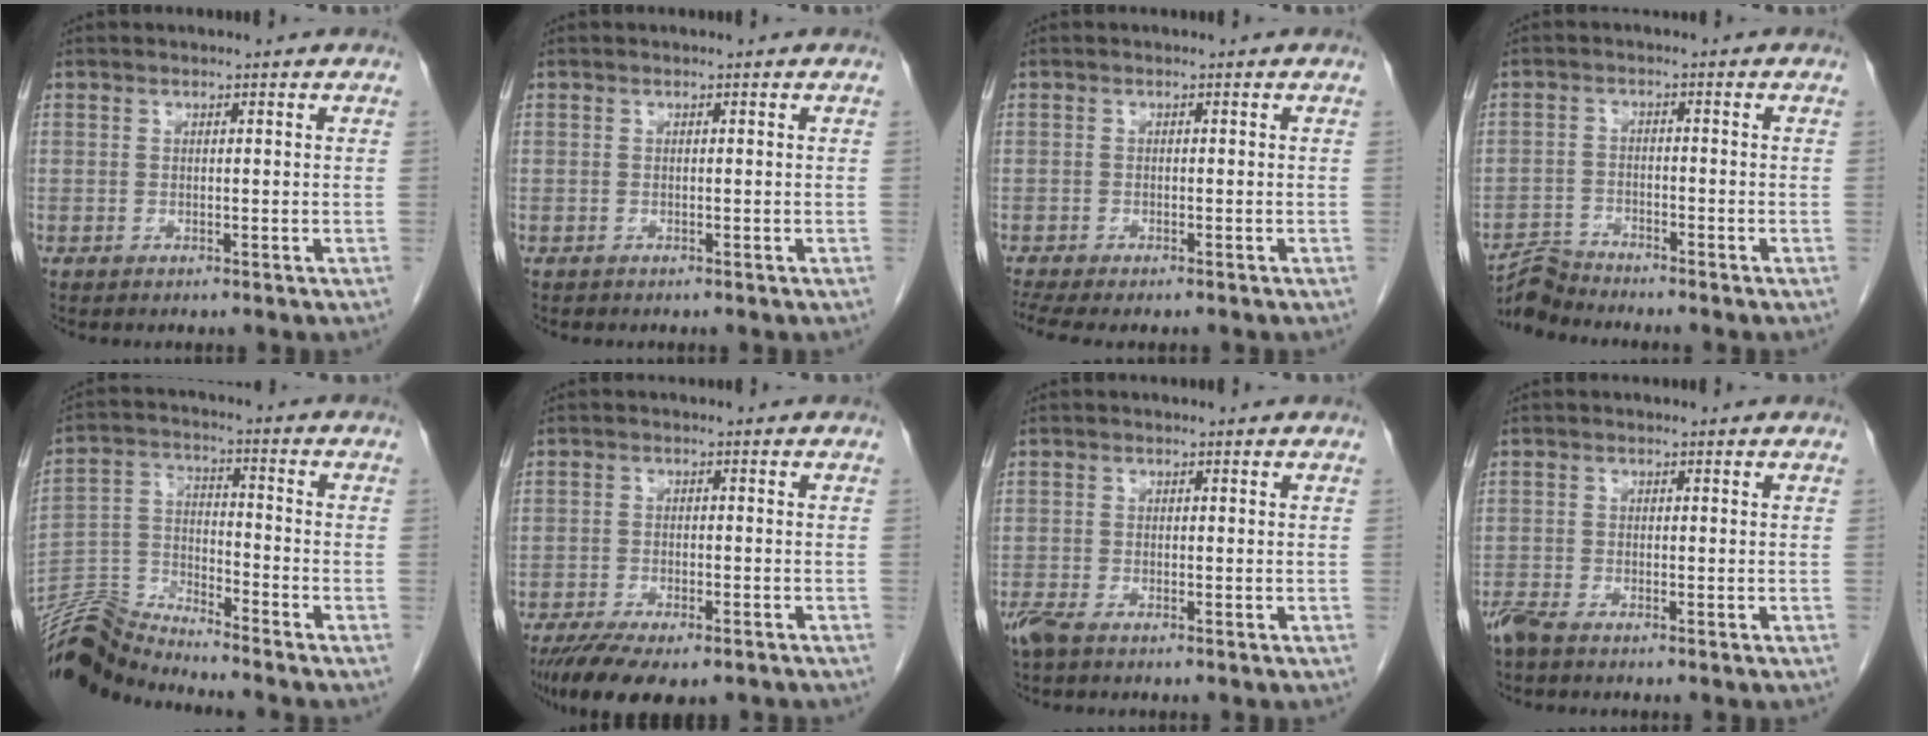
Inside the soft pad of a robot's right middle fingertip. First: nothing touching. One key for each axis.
{"total": 0.0}
{"total": 6.0, "fx": -5.0, "fy": 1.4, "fz": 3.0, "tx": -0.049, "ty": -0.006, "tz": -0.078}
{"total": 4.1, "fx": -4.0, "fy": -0.7, "fz": -0.7, "tx": 0.011, "ty": -0.014, "tz": -0.074}
{"total": 8.9, "fx": -8.8, "fy": -1.1, "fz": -0.1, "tx": -0.013, "ty": 0.022, "tz": -0.170}
{"total": 10.9, "fx": -8.2, "fy": 3.5, "fz": 6.4, "tx": -0.102, "ty": -0.014, "tz": -0.124}
{"total": 2.4, "fx": -1.8, "fy": 0.6, "fz": 1.5, "tx": -0.040, "ty": -0.008, "tz": -0.035}
{"total": 2.1, "fx": -1.8, "fy": 0.3, "fz": 1.1, "tx": -0.030, "ty": -0.006, "tz": -0.038}